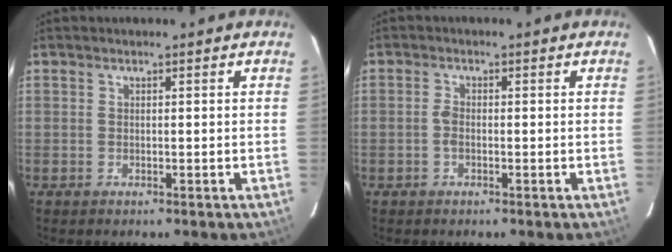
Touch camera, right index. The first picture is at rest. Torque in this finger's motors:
{"motor_torque": [0.61, -0.13, 0.27, 0.08]}